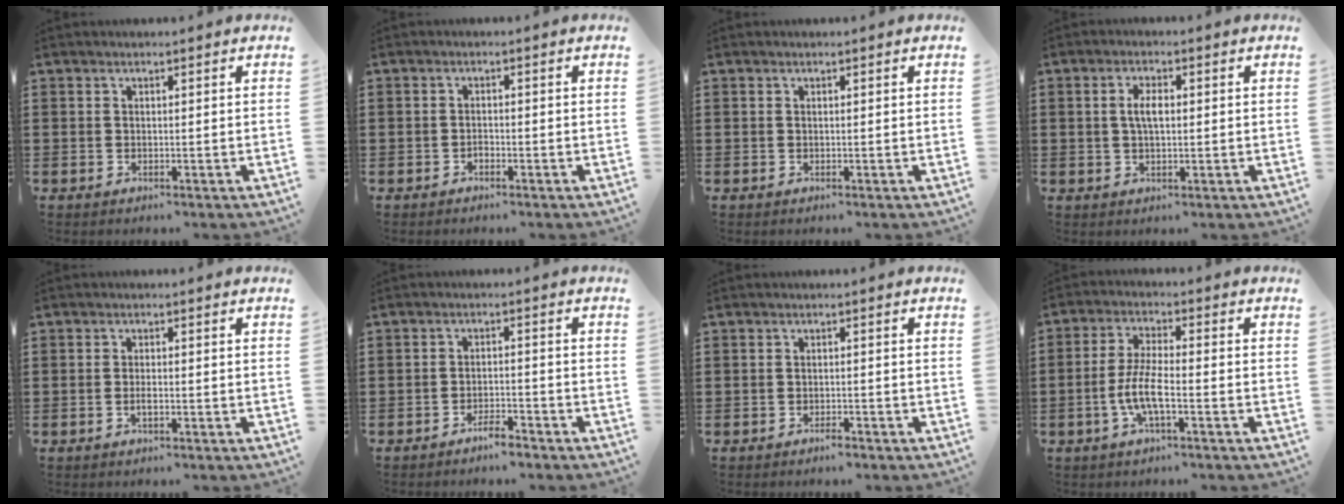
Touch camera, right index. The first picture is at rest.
{"total": 1.0, "force": [-0.7, 0.6, 0.4], "torque": [-0.009, -0.002, -0.014]}
{"total": 0.0}
{"total": 3.3, "force": [0.3, 1.3, 3.0], "torque": [-0.061, 0.004, 0.003]}
{"total": 1.4, "force": [-0.5, 0.4, 1.3], "torque": [-0.025, -0.002, -0.009]}
{"total": 2.7, "force": [-2.5, 0.5, 0.9], "torque": [-0.020, 0.004, -0.048]}
{"total": 1.2, "force": [-1.0, 0.3, 0.4], "torque": [-0.012, -0.003, -0.020]}
{"total": 6.2, "force": [-2.3, 1.2, 5.7], "torque": [-0.130, -0.015, -0.050]}